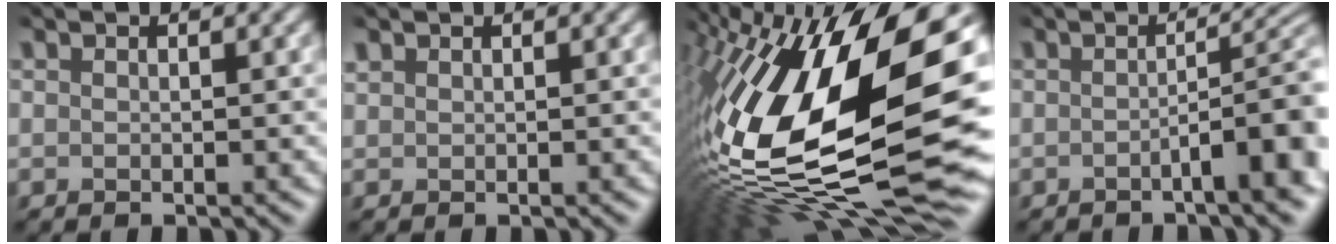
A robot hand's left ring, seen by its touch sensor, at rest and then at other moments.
{"total": 0.5, "force": [0.5, 0.2, 0.1], "torque": [-0.002, 0.002, 0.013]}
{"total": 19.7, "force": [1.2, 8.0, 18.0], "torque": [-0.336, -0.009, 0.012]}
{"total": 6.3, "force": [-1.6, 1.6, 5.8], "torque": [-0.067, 0.011, -0.028]}